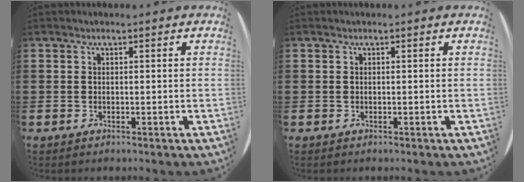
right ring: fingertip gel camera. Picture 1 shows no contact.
{"total": 0.0}